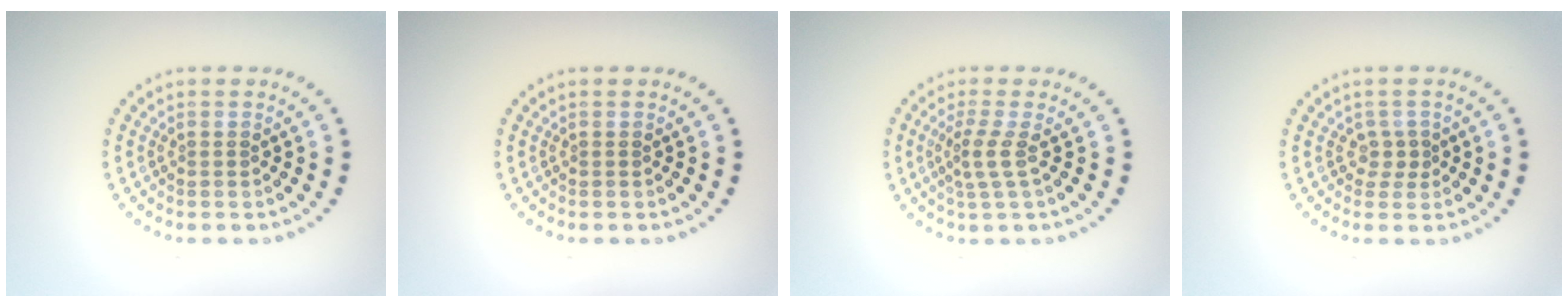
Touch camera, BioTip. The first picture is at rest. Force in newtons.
{"total": 0.0}
{"total": 2.2, "press": 1.5, "slide": 1.6}
{"total": 1.4, "press": 1.0, "slide": 1.0}